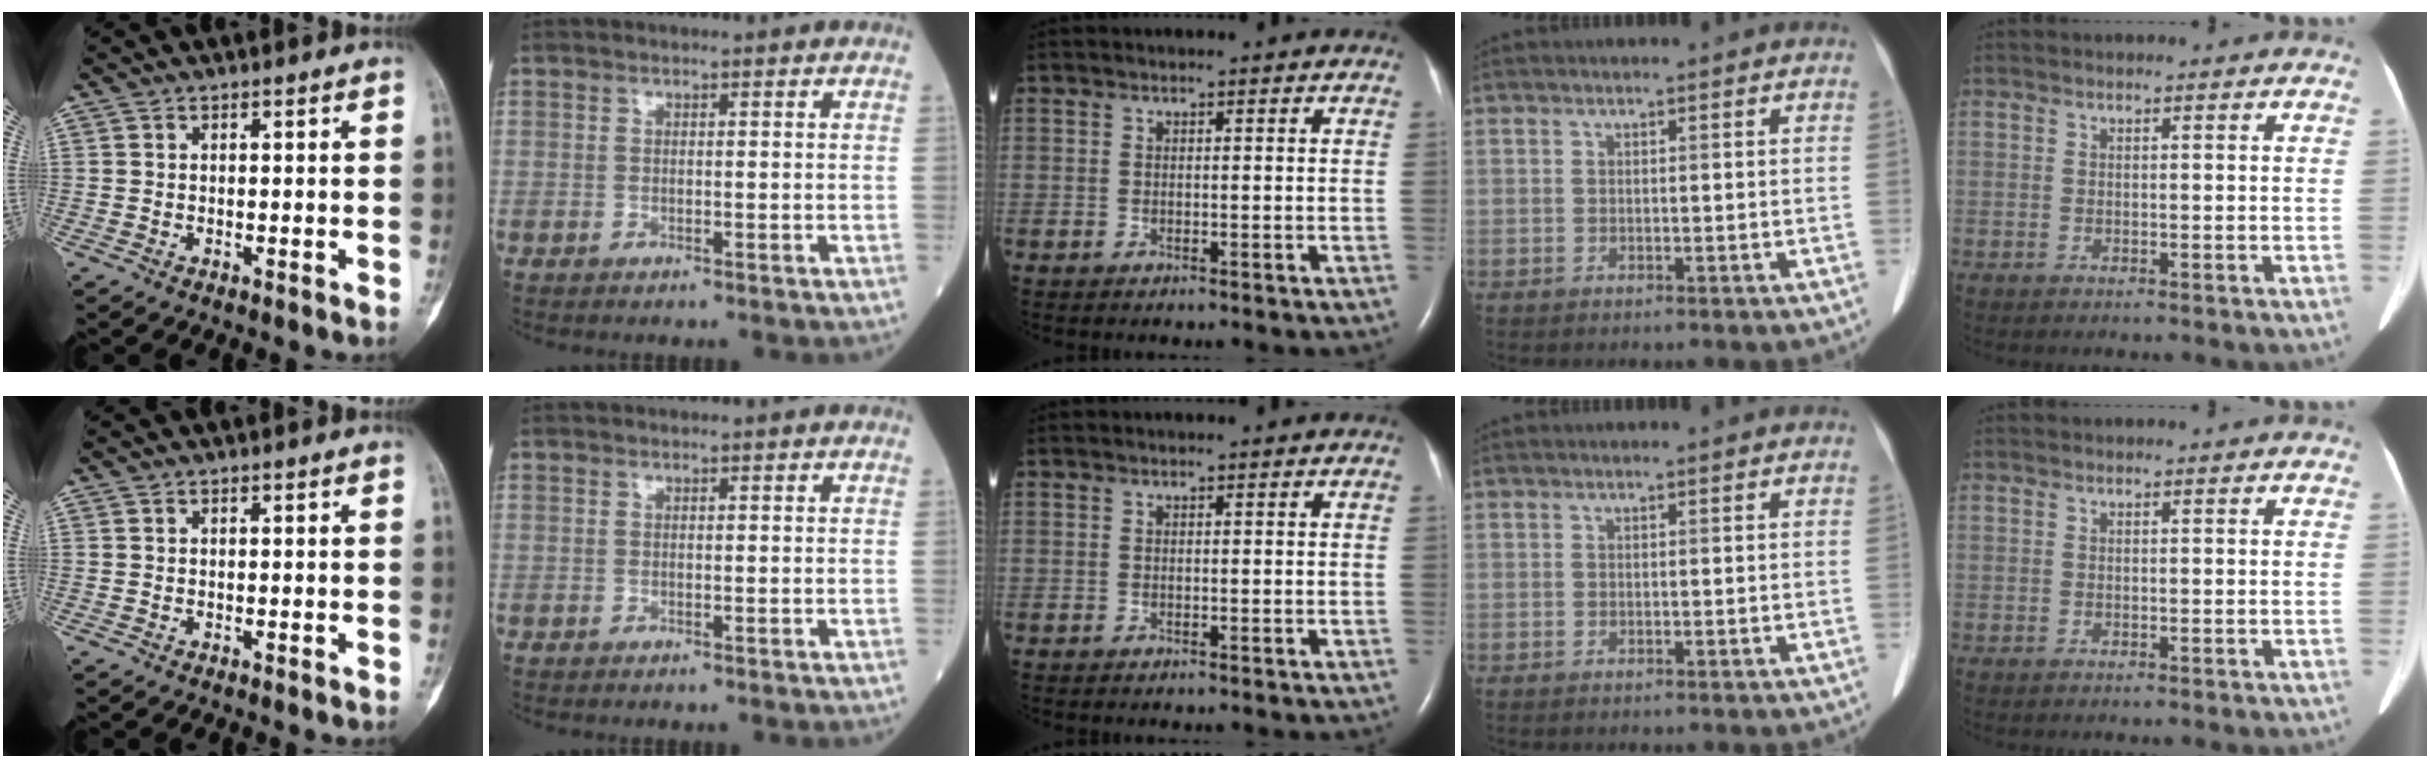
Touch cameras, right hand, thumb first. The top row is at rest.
{}